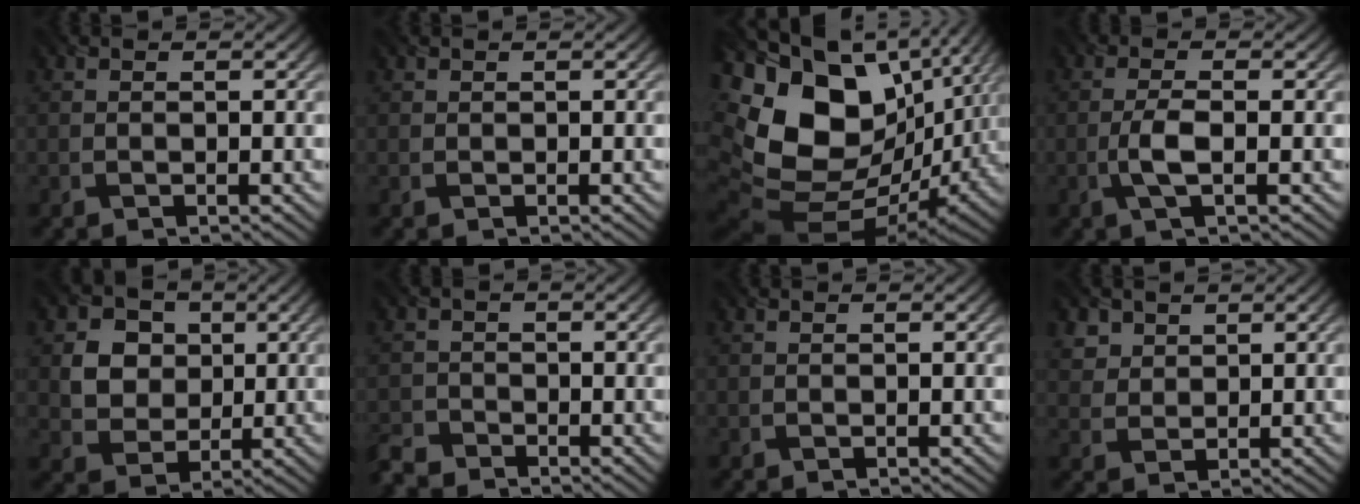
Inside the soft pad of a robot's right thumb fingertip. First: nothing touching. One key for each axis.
{"total": 0.0}
{"total": 21.8, "fx": 3.3, "fy": 14.6, "fz": 15.9, "tx": -0.338, "ty": -0.019, "tz": 0.108}
{"total": 3.3, "fx": -0.9, "fy": 0.8, "fz": 3.0, "tx": -0.067, "ty": 0.004, "tz": -0.024}
{"total": 6.2, "fx": 1.4, "fy": 5.4, "fz": 2.7, "tx": -0.078, "ty": -0.003, "tz": 0.015}
{"total": 3.3, "fx": -2.9, "fy": 1.4, "fz": 0.5, "tx": -0.015, "ty": -0.007, "tz": -0.071}
{"total": 0.0}
{"total": 3.3, "fx": 2.0, "fy": 2.4, "fz": 1.0, "tx": -0.040, "ty": -0.007, "tz": 0.052}